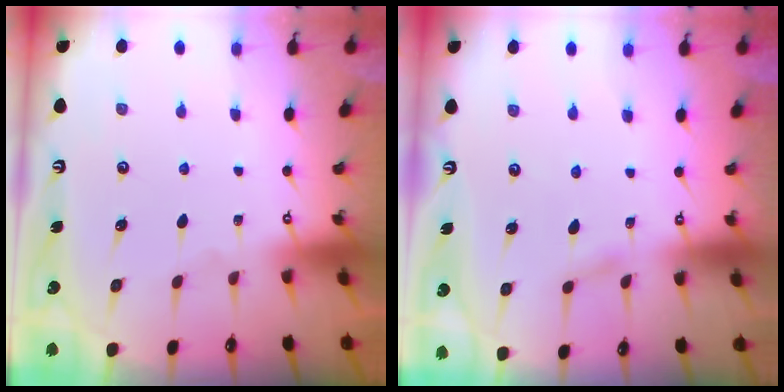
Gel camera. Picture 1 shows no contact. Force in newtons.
{"total": 1.9, "press": 1.9, "slide": 0.2}